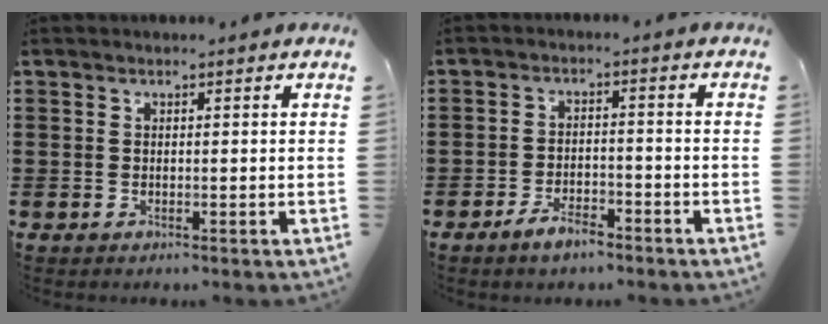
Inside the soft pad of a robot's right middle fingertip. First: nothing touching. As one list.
[{"total": 4.0, "force": [-3.2, 1.4, 1.9], "torque": [-0.037, 0.009, -0.064]}]